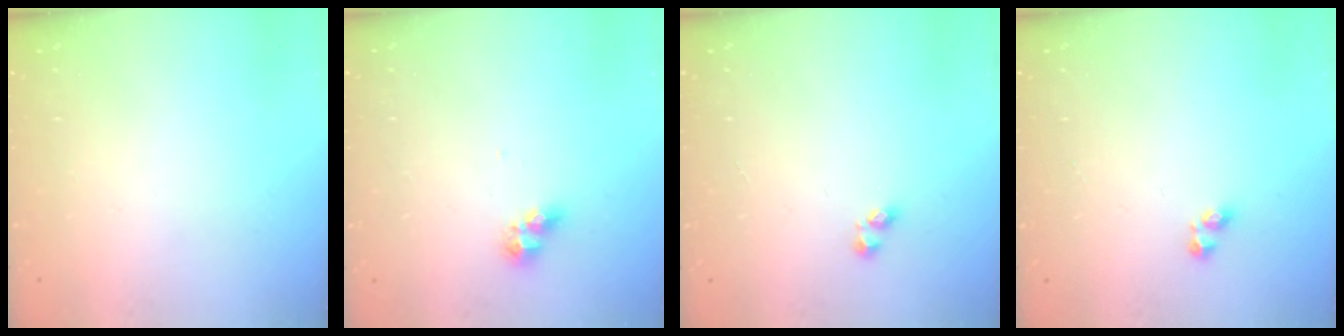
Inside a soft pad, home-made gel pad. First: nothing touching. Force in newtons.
{"total": 6.4, "press": 6.3, "slide": 0.5}
{"total": 2.9, "press": 2.6, "slide": 1.3}
{"total": 2.9, "press": 2.9, "slide": 0.4}